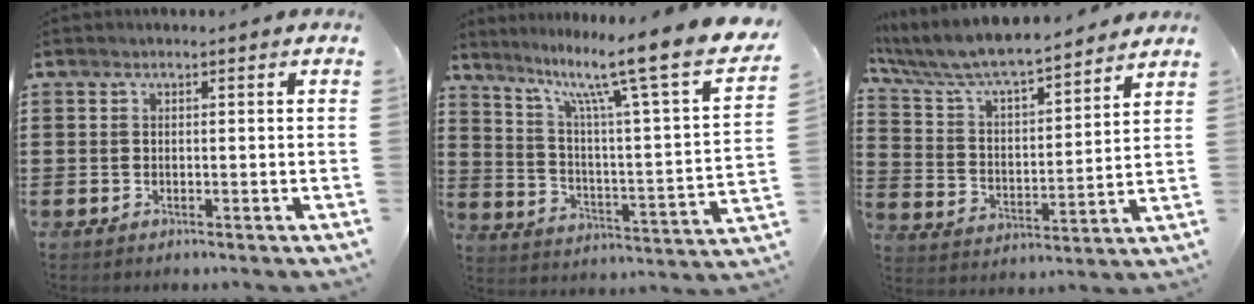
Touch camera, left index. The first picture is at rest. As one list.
[{"total": 11.5, "force": [8.8, 0.0, 7.5], "torque": [-0.143, -0.079, 0.128]}, {"total": 7.4, "force": [6.8, 0.8, 2.6], "torque": [-0.081, -0.045, 0.114]}]